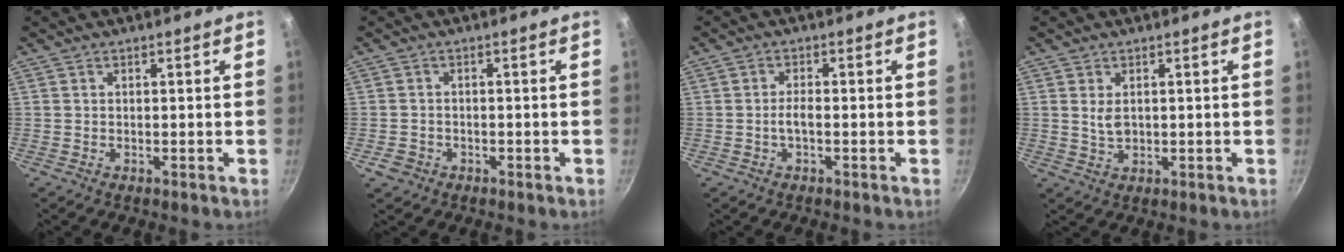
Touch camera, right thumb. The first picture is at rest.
{"total": 2.8, "force": [-1.2, 2.3, 1.0], "torque": [-0.017, 0.013, -0.015]}
{"total": 2.2, "force": [-0.6, 0.8, 2.0], "torque": [-0.040, 0.011, -0.014]}
{"total": 3.1, "force": [0.7, 1.9, 2.3], "torque": [-0.037, -0.005, 0.017]}